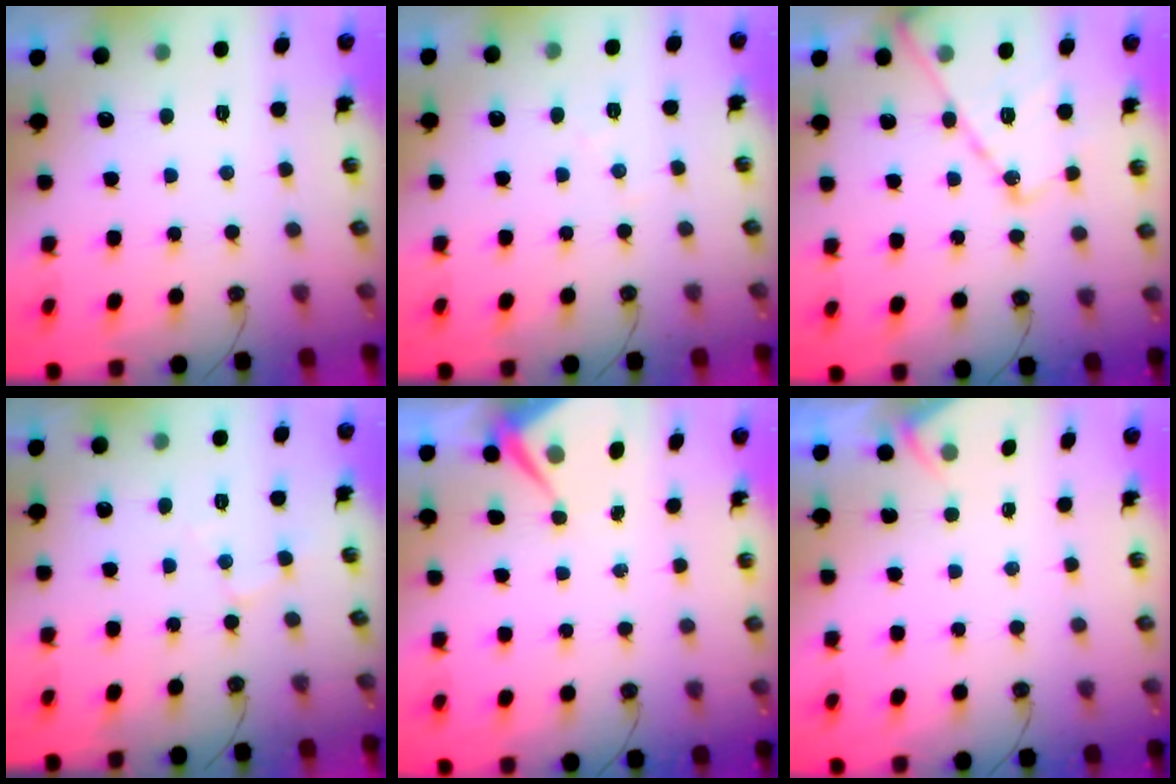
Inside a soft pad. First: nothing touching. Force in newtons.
{"total": 4.4, "press": 4.3, "slide": 0.7}
{"total": 15.4, "press": 15.3, "slide": 1.3}
{"total": 5.6, "press": 5.6, "slide": 0.7}
{"total": 6.1, "press": 6.0, "slide": 0.9}
{"total": 2.0, "press": 1.9, "slide": 0.4}